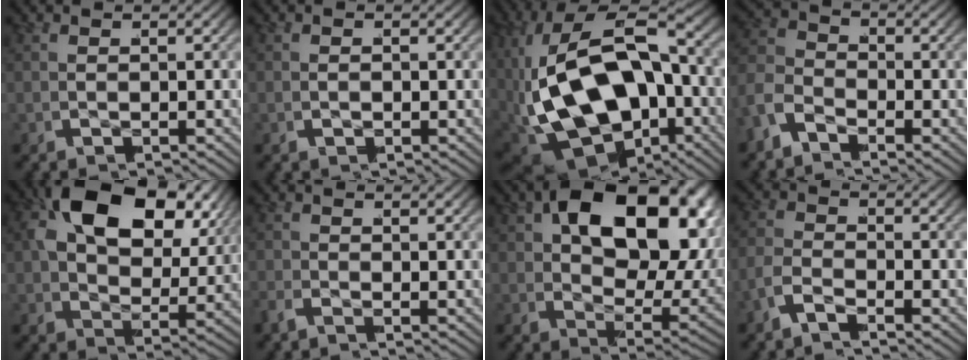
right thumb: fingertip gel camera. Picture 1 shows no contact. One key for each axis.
{"total": 0.0}
{"total": 19.1, "fx": -2.5, "fy": 12.5, "fz": 14.2, "tx": -0.316, "ty": -0.056, "tz": -0.012}
{"total": 3.5, "fx": -1.5, "fy": 2.6, "fz": 1.6, "tx": -0.036, "ty": -0.007, "tz": -0.038}
{"total": 11.5, "fx": 4.4, "fy": 6.3, "fz": 8.5, "tx": -0.165, "ty": 0.004, "tz": 0.070}
{"total": 0.8, "fx": -0.5, "fy": -0.6, "fz": 0.0, "tx": -0.002, "ty": 0.005, "tz": -0.018}
{"total": 15.4, "fx": 3.6, "fy": 8.7, "fz": 12.2, "tx": -0.196, "ty": -0.016, "tz": 0.065}
{"total": 2.1, "fx": -1.8, "fy": 0.7, "fz": 0.7, "tx": -0.015, "ty": 0.000, "tz": -0.042}